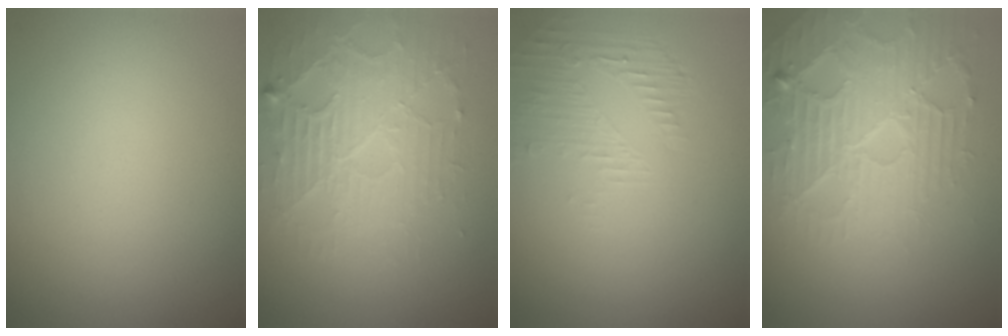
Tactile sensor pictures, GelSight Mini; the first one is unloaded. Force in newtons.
{"total": 3.8, "press": 3.4, "slide": 1.8}
{"total": 1.6, "press": 0.4, "slide": 1.6}
{"total": 4.6, "press": 4.3, "slide": 1.7}